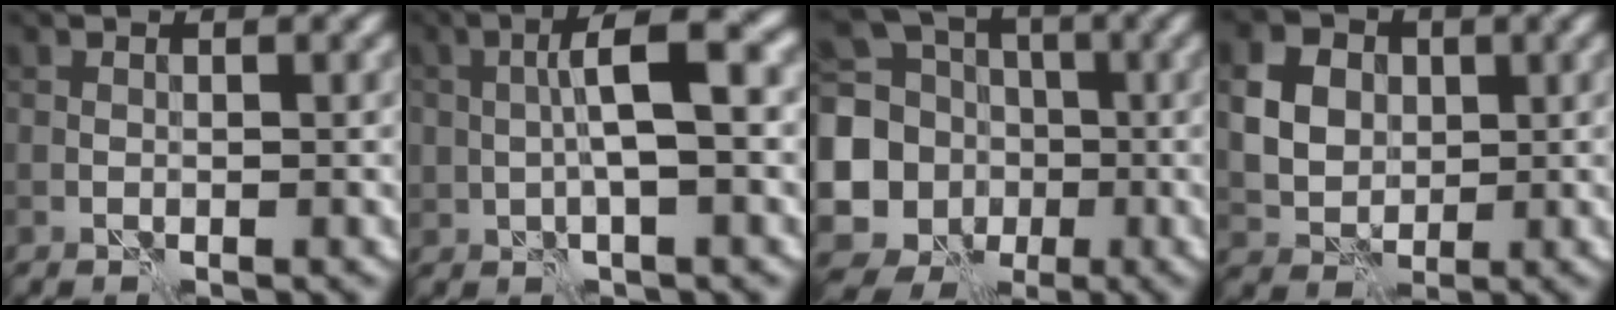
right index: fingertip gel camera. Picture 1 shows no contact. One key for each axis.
{"total": 5.5, "fx": 0.2, "fy": 1.6, "fz": 5.2, "tx": -0.095, "ty": 0.014, "tz": -0.002}
{"total": 11.4, "fx": -1.7, "fy": 10.1, "fz": 4.9, "tx": -0.115, "ty": -0.019, "tz": -0.039}
{"total": 7.9, "fx": 2.1, "fy": 6.4, "fz": 4.0, "tx": -0.079, "ty": 0.027, "tz": 0.031}